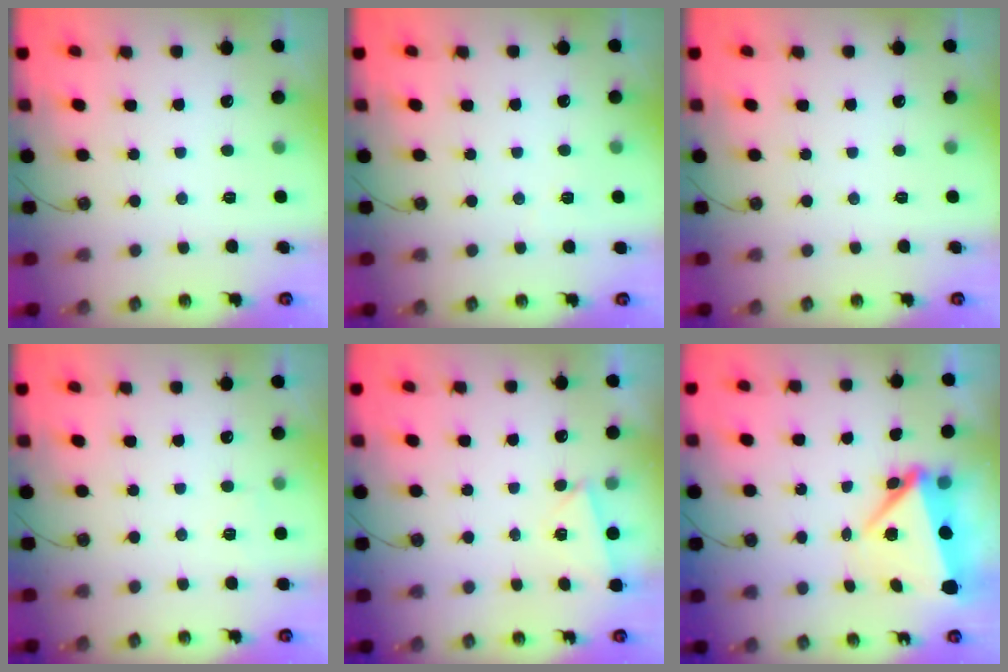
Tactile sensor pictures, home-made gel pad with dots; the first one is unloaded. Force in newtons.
{"total": 2.0, "press": 1.7, "slide": 0.9}
{"total": 0.0}
{"total": 4.5, "press": 4.1, "slide": 1.8}
{"total": 2.5, "press": 2.1, "slide": 1.5}
{"total": 6.5, "press": 6.4, "slide": 1.2}